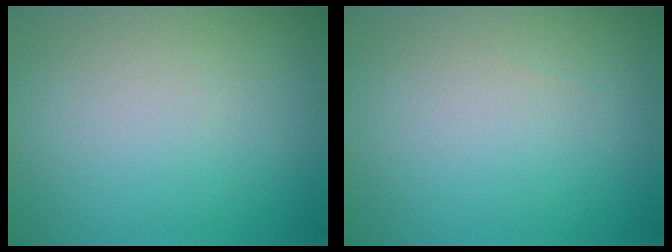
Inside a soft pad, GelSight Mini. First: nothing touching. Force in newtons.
{"total": 0.0}